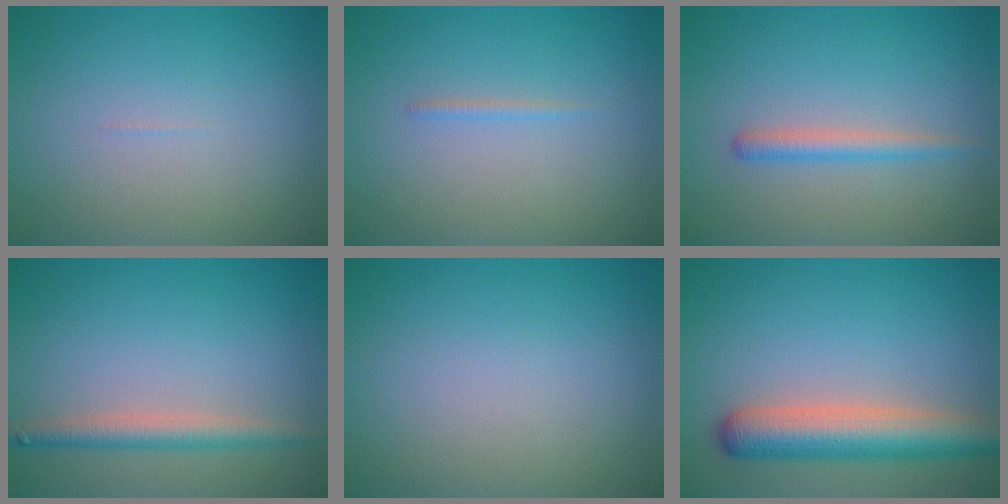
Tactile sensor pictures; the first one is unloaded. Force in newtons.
{"total": 0.6, "press": 0.6, "slide": 0.0}
{"total": 1.9, "press": 1.8, "slide": 0.2}
{"total": 2.6, "press": 2.6, "slide": 0.1}
{"total": 0.0}
{"total": 6.3, "press": 6.3, "slide": 0.4}